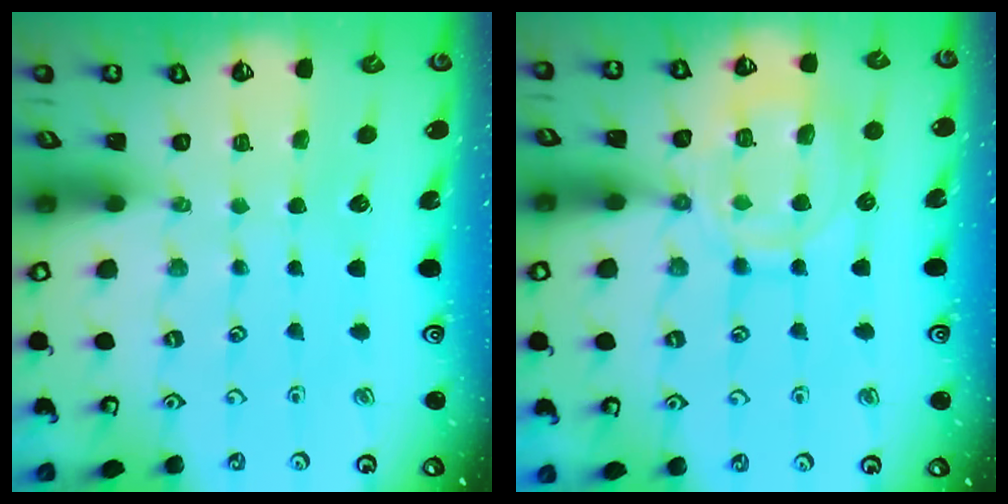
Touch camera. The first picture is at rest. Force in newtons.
{"total": 13.1, "press": 13.1, "slide": 1.2}